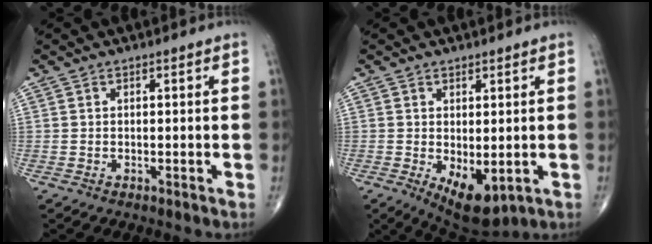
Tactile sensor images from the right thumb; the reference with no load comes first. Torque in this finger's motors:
{"motor_torque": [0.00, 0.71, 0.27, 0.12, 0.06]}